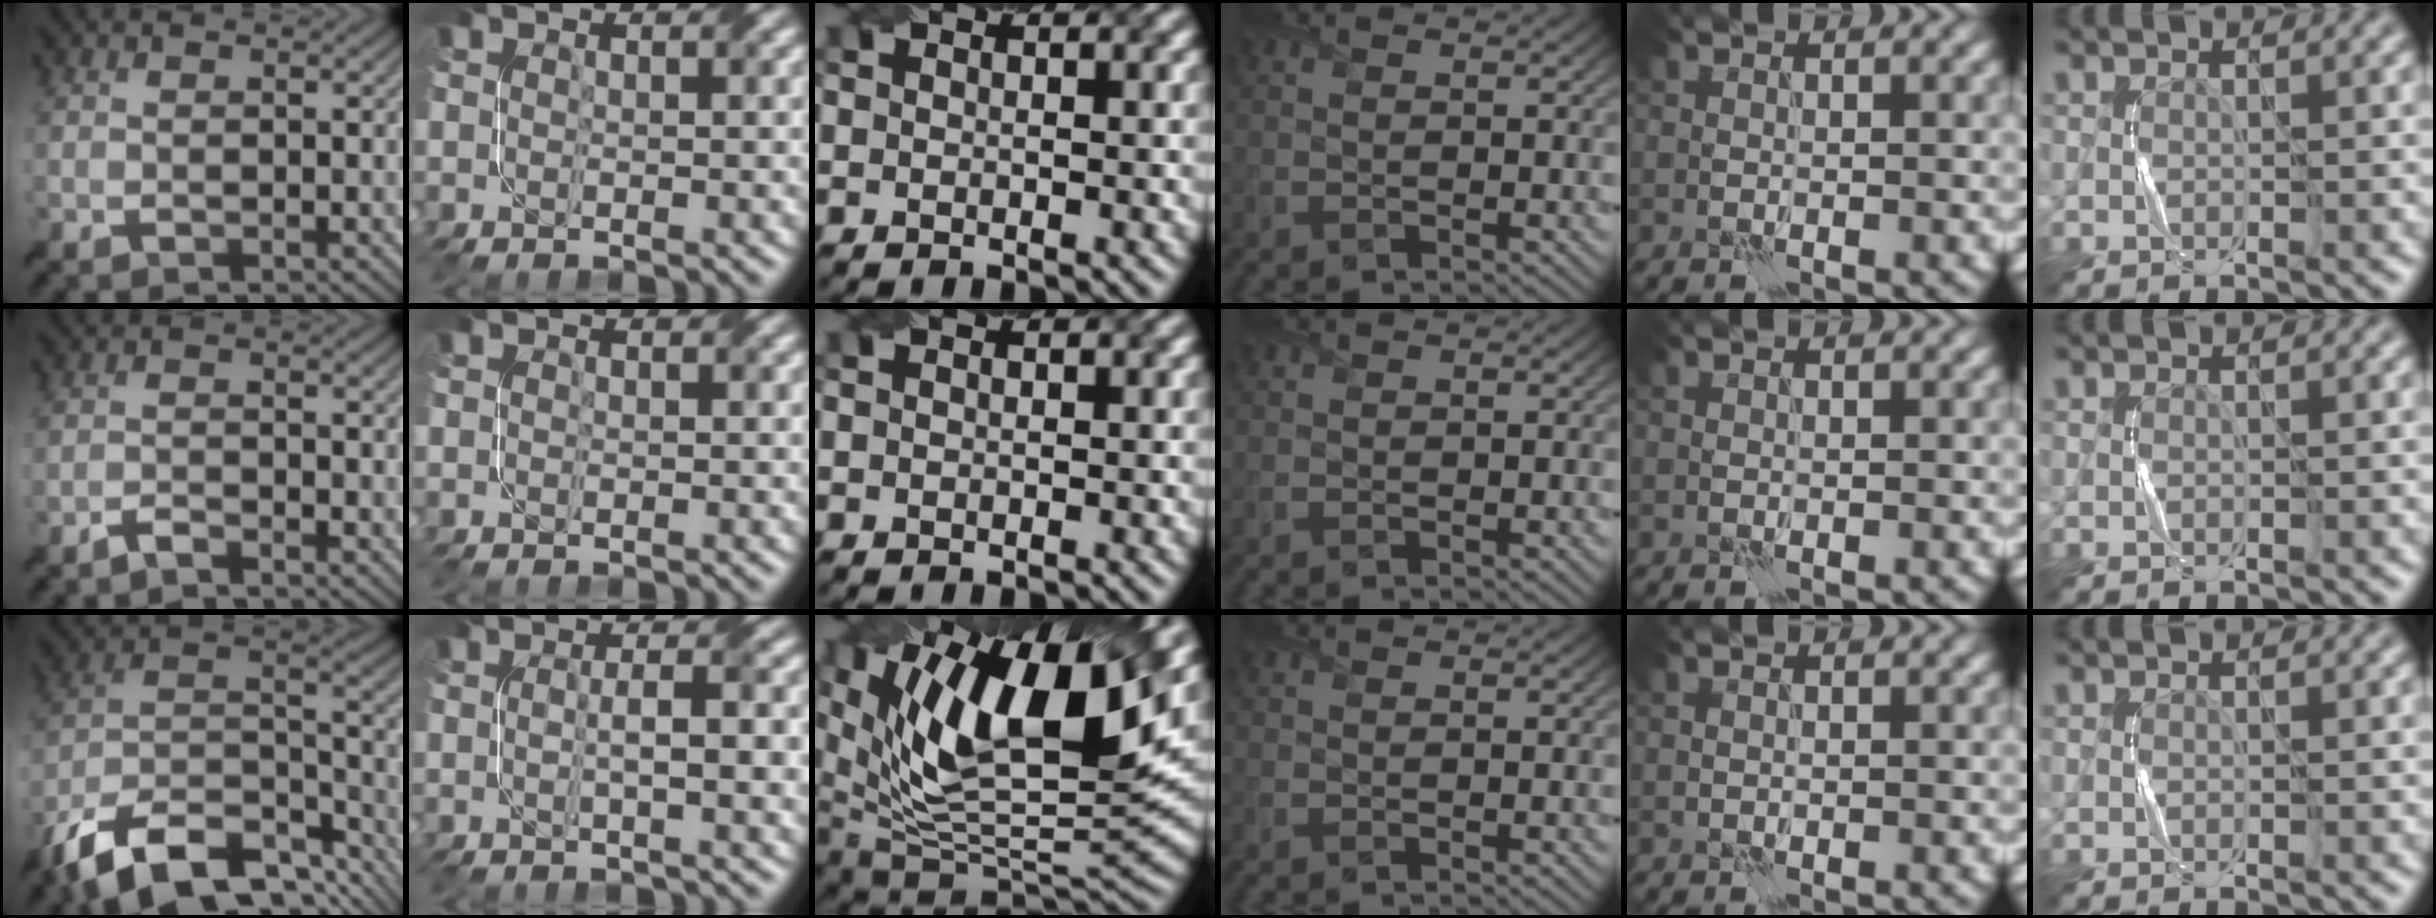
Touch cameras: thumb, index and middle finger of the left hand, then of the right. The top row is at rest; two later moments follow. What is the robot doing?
{"motion": "twist", "object": "screw"}